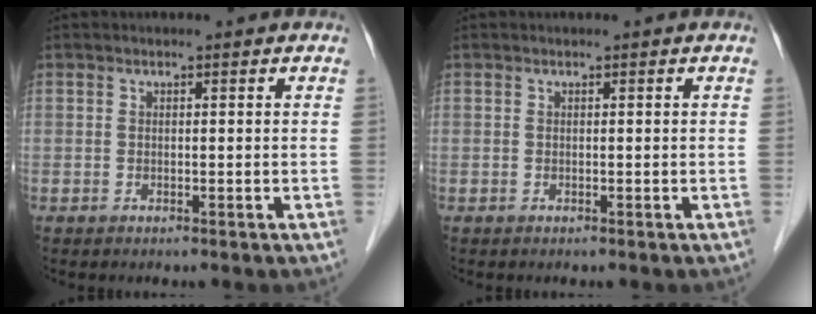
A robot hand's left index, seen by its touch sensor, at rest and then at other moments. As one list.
[{"total": 0.0}]